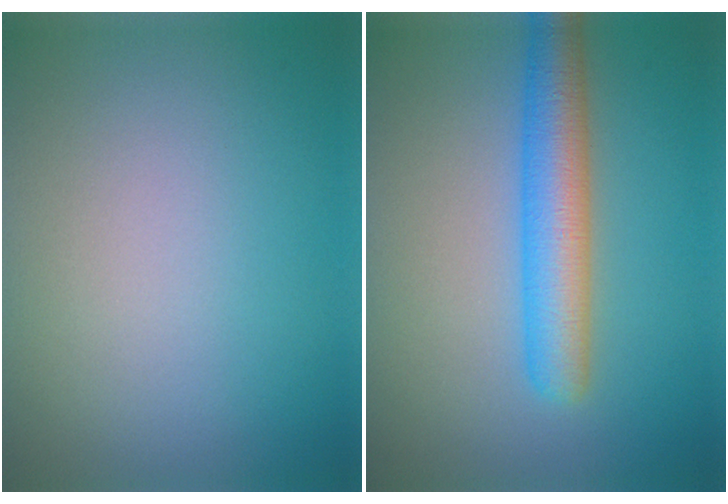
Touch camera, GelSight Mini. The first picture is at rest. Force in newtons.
{"total": 5.1, "press": 5.1, "slide": 0.1}